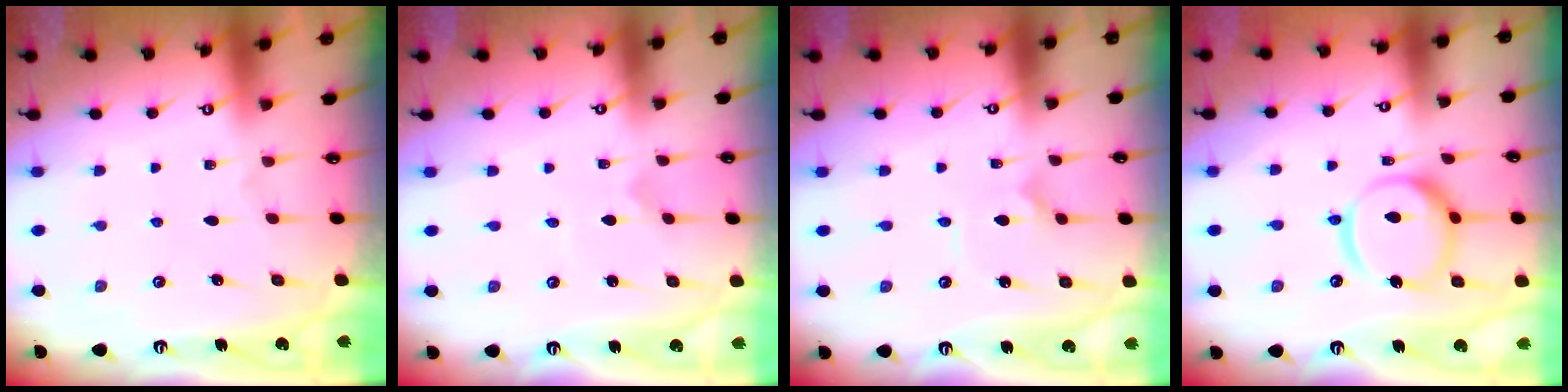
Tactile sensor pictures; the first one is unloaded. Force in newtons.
{"total": 0.0}
{"total": 2.3, "press": 2.3, "slide": 0.2}
{"total": 16.1, "press": 16.0, "slide": 1.6}